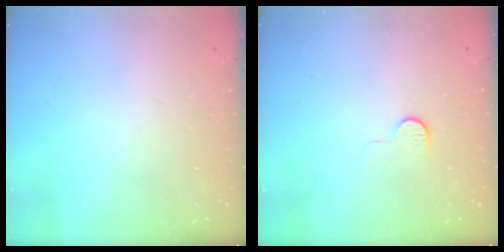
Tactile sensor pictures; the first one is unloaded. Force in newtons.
{"total": 4.3, "press": 4.3, "slide": 0.3}